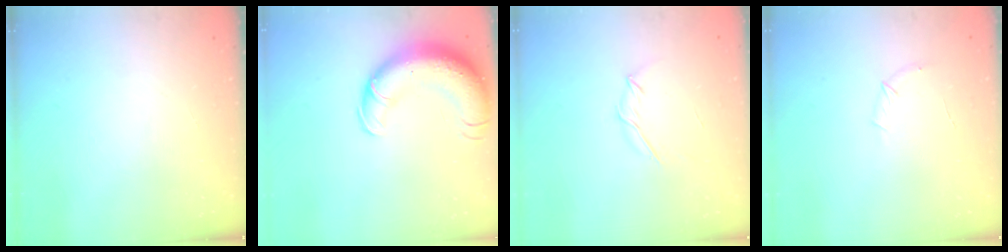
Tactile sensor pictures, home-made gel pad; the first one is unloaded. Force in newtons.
{"total": 16.2, "press": 15.7, "slide": 3.9}
{"total": 4.0, "press": 3.9, "slide": 0.9}
{"total": 5.0, "press": 4.8, "slide": 1.4}